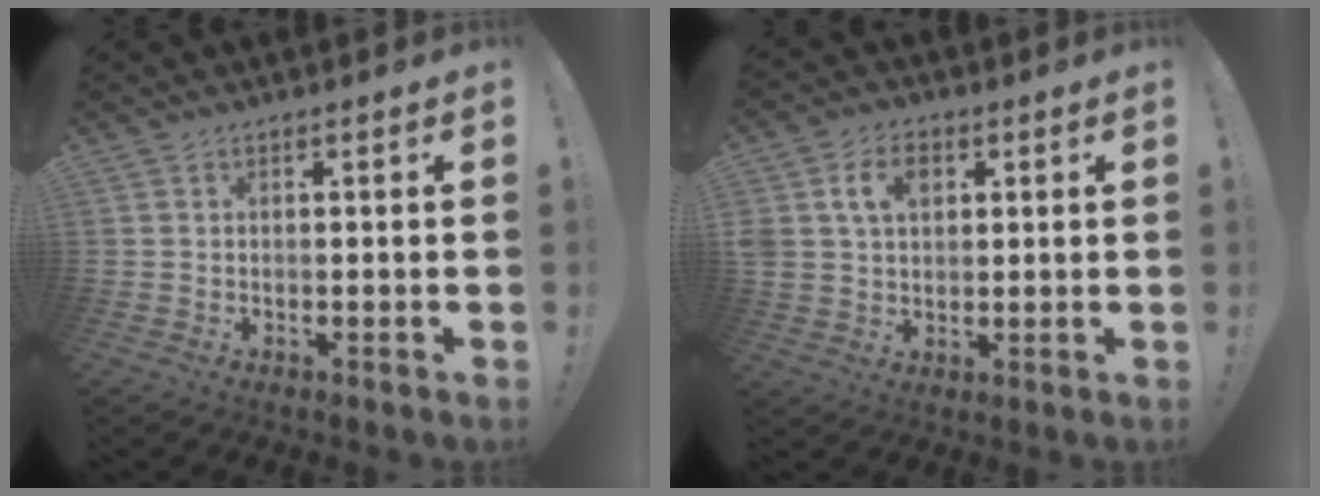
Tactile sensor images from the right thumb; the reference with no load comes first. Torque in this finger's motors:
{"motor_torque": [1.44, 1.47, 0.64, -0.08, 0.12]}